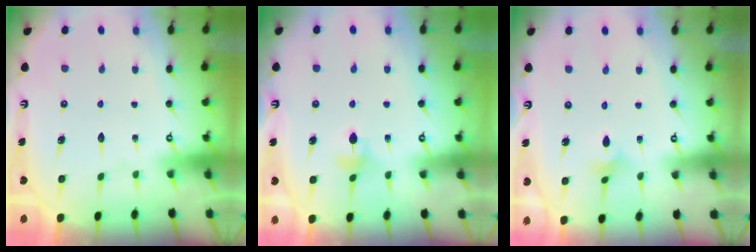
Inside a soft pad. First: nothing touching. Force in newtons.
{"total": 4.3, "press": 4.2, "slide": 0.7}
{"total": 3.1, "press": 3.0, "slide": 0.7}